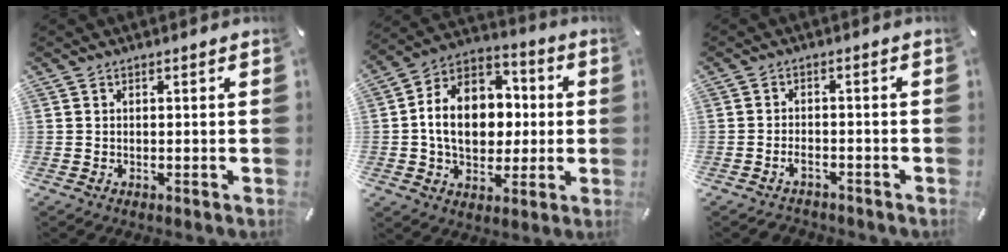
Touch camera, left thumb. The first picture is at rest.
{"total": 14.7, "force": [-1.1, 11.6, 8.9], "torque": [-0.174, 0.014, -0.017]}
{"total": 3.0, "force": [-2.0, 1.6, 1.5], "torque": [-0.027, 0.010, -0.039]}